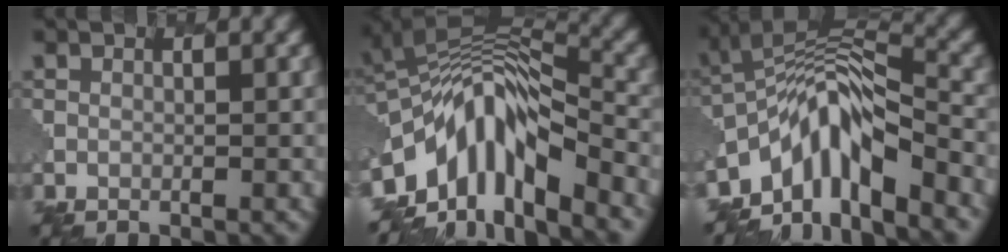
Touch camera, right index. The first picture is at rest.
{"total": 10.7, "force": [-4.9, 4.4, 8.4], "torque": [-0.137, 0.012, -0.090]}
{"total": 8.9, "force": [-5.4, 3.0, 6.4], "torque": [-0.091, 0.006, -0.104]}